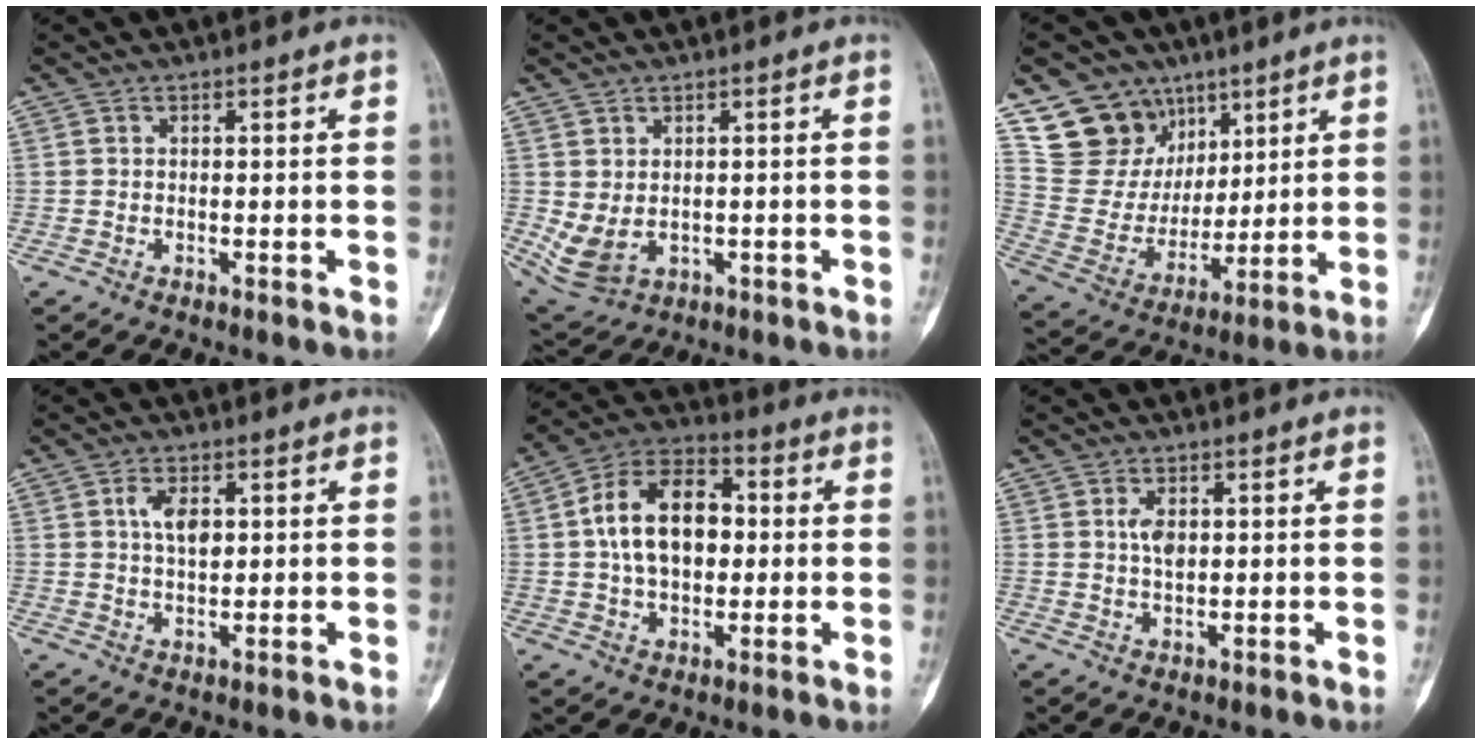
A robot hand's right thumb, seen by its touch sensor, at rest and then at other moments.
{"total": 5.9, "force": [-0.2, 4.2, 4.2], "torque": [-0.081, -0.003, 0.018]}
{"total": 15.5, "force": [9.1, 11.9, 4.0], "torque": [-0.037, -0.038, 0.186]}
{"total": 4.6, "force": [1.1, 2.4, 3.7], "torque": [-0.062, -0.003, 0.018]}
{"total": 15.0, "force": [1.3, 9.6, 11.4], "torque": [-0.171, 0.026, 0.013]}
{"total": 3.0, "force": [0.6, 1.7, 2.4], "torque": [-0.037, -0.003, 0.013]}